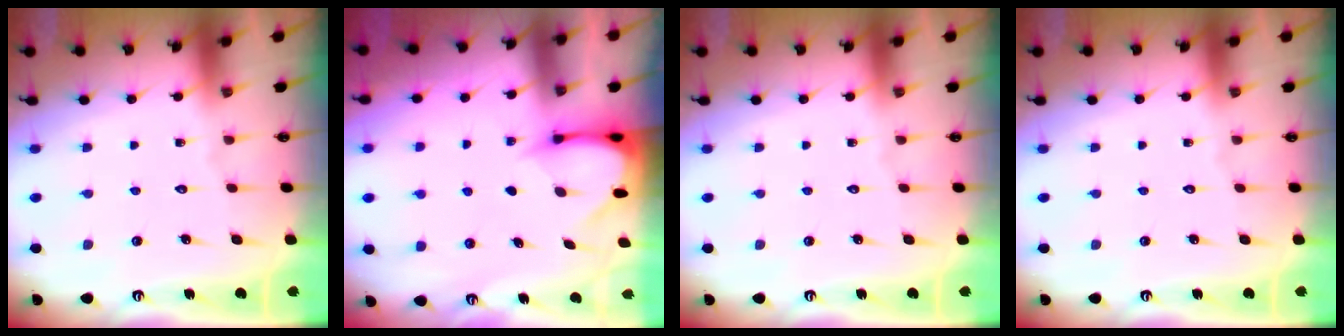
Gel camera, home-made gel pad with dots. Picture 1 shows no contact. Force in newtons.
{"total": 3.3, "press": 3.3, "slide": 0.3}
{"total": 0.0}
{"total": 0.0}